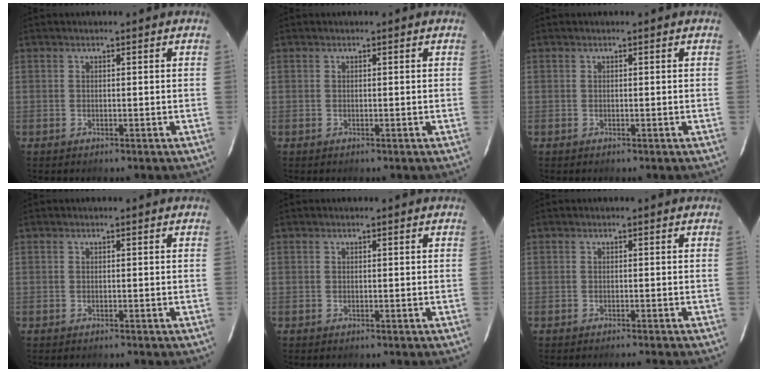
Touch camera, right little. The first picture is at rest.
{"total": 0.0}
{"total": 0.0}
{"total": 0.0}
{"total": 0.0}
{"total": 1.1, "force": [-1.0, -0.2, 0.4], "torque": [-0.003, -0.006, -0.016]}